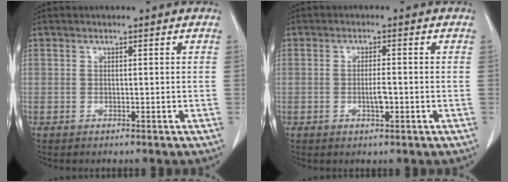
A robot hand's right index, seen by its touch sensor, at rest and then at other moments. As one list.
[{"total": 2.5, "force": [-0.6, 0.6, 2.4], "torque": [-0.045, 0.000, -0.009]}]